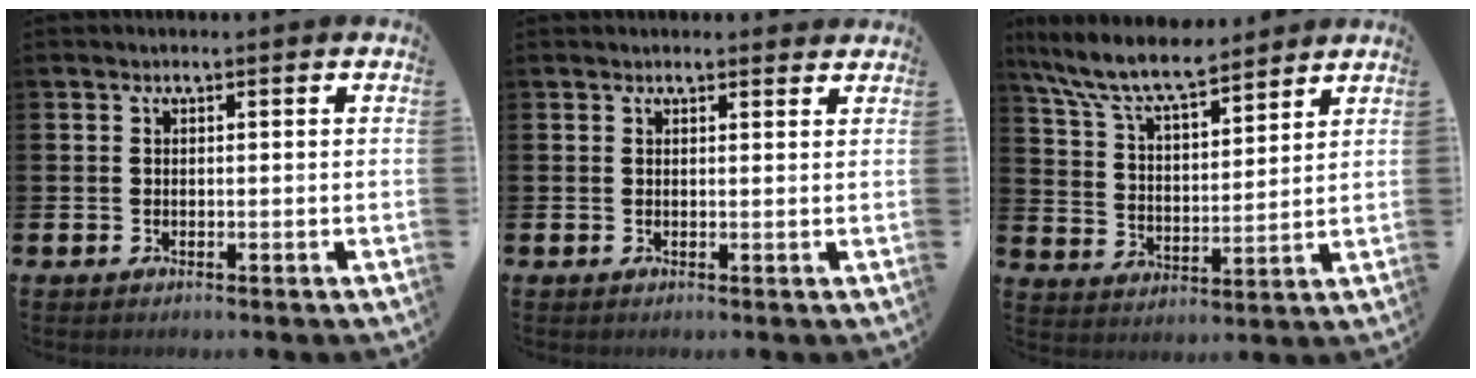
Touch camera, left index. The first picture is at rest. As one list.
[{"total": 0.9, "force": [0.9, 0.2, 0.1], "torque": [0.003, 0.001, 0.016]}, {"total": 8.8, "force": [8.0, 1.7, 3.4], "torque": [-0.102, -0.038, 0.144]}]